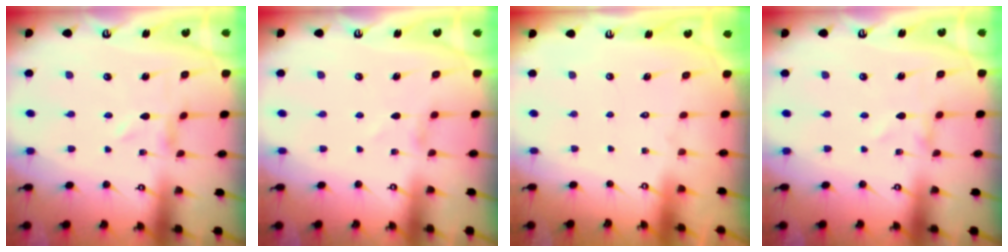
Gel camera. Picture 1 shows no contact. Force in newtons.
{"total": 0.5, "press": 0.5, "slide": 0.2}
{"total": 1.6, "press": 1.6, "slide": 0.1}
{"total": 0.0}